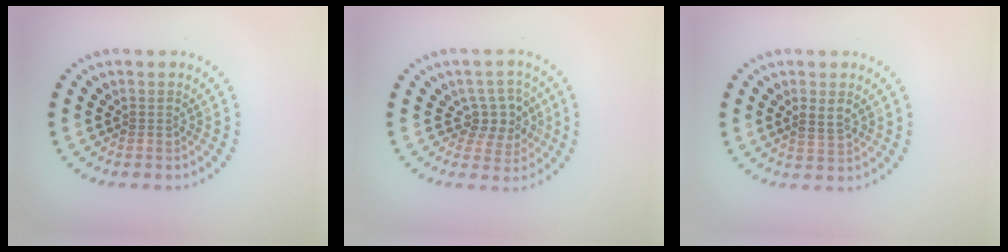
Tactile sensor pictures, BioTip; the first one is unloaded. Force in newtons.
{"total": 3.2, "press": 2.9, "slide": 1.3}
{"total": 1.8, "press": 1.8, "slide": 0.5}